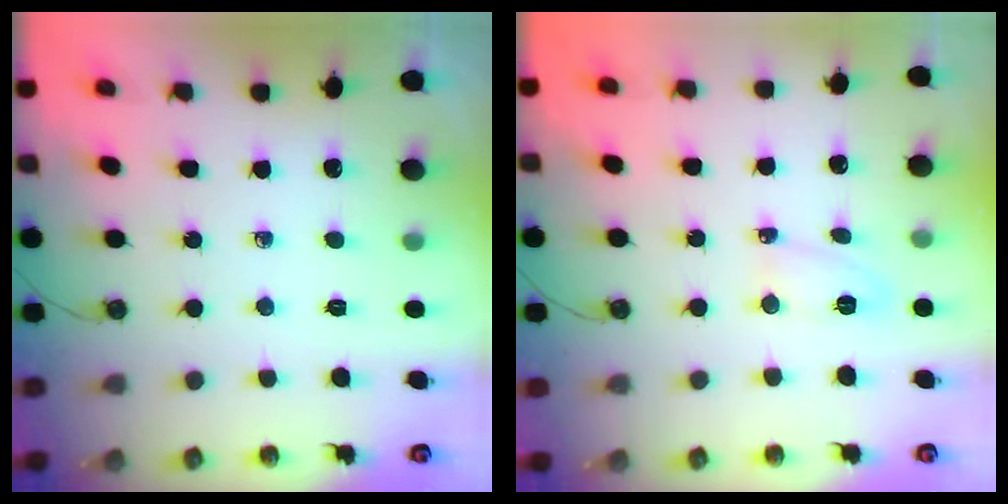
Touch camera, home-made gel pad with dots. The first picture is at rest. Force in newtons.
{"total": 12.9, "press": 5.0, "slide": 11.9}